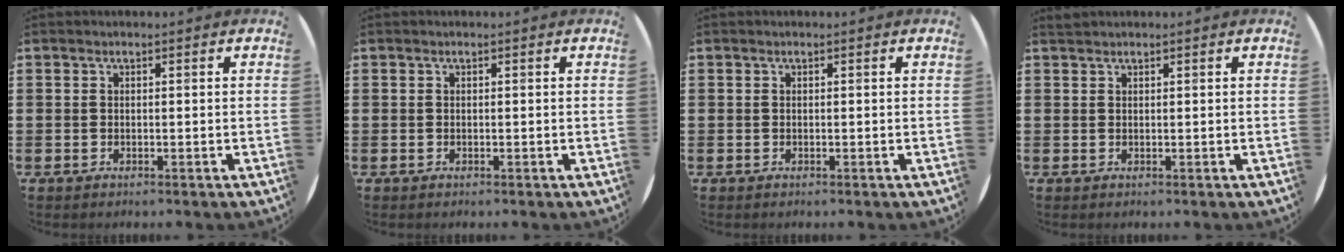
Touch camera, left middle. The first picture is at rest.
{"total": 0.0}
{"total": 0.0}
{"total": 0.5, "force": [0.5, 0.0, -0.1], "torque": [0.000, 0.001, 0.011]}